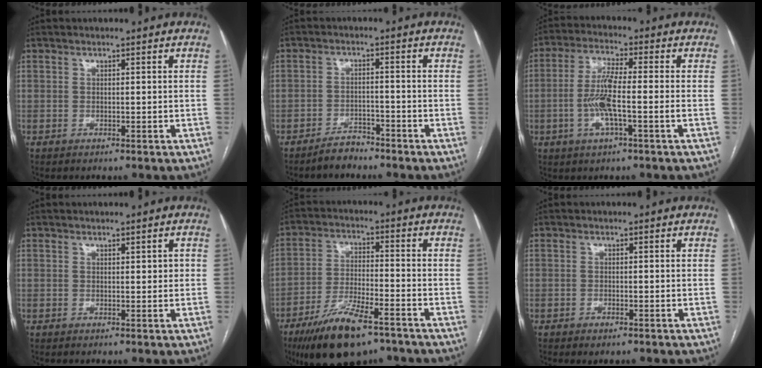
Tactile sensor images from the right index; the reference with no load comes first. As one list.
[{"total": 3.2, "force": [-2.8, 1.5, 0.5], "torque": [-0.009, 0.005, -0.044]}, {"total": 8.0, "force": [-1.7, 0.7, 7.7], "torque": [-0.158, 0.004, -0.038]}, {"total": 1.1, "force": [0.3, 0.5, 0.9], "torque": [-0.011, 0.001, 0.005]}, {"total": 13.4, "force": [-9.0, 3.4, 9.2], "torque": [-0.170, -0.020, -0.155]}, {"total": 1.4, "force": [-1.0, 0.5, 0.9], "torque": [-0.014, -0.001, -0.009]}]